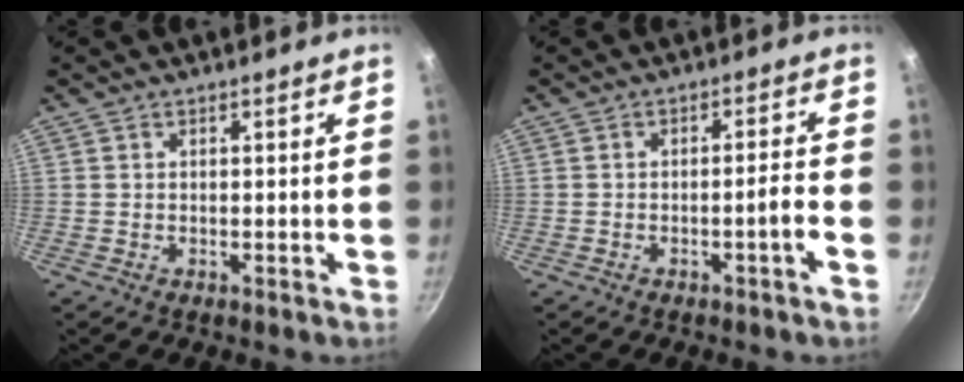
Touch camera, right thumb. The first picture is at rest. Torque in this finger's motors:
{"motor_torque": [2.52, 2.49, 0.94, -0.68, 0.14]}